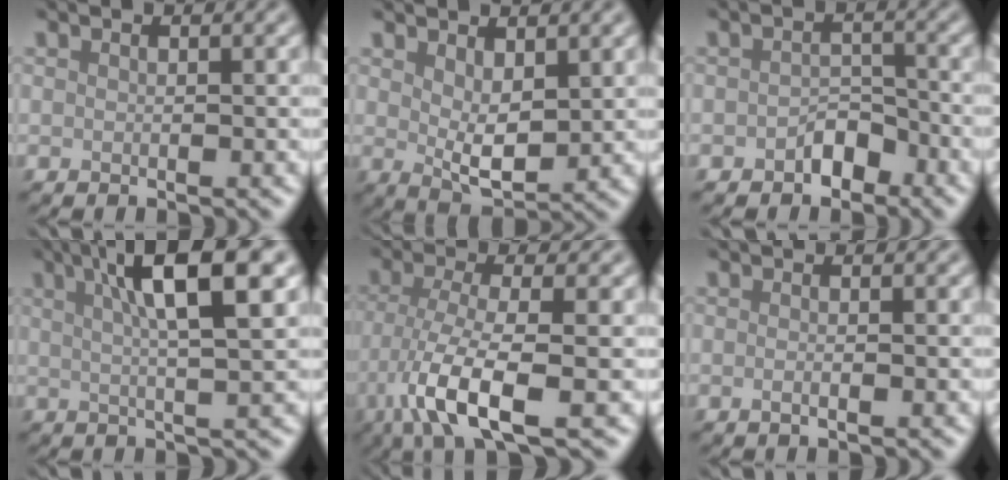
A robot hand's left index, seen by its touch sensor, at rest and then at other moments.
{"total": 3.6, "force": [1.3, 1.6, 2.9], "torque": [-0.057, -0.008, 0.030]}
{"total": 2.1, "force": [-1.3, 1.4, 1.0], "torque": [-0.016, 0.007, -0.024]}
{"total": 8.7, "force": [3.6, 1.8, 7.7], "torque": [-0.089, 0.021, 0.046]}
{"total": 6.4, "force": [-2.5, 1.6, 5.7], "torque": [-0.115, -0.011, -0.055]}
{"total": 1.1, "force": [-0.2, 0.4, 1.0], "torque": [-0.012, -0.007, -0.009]}